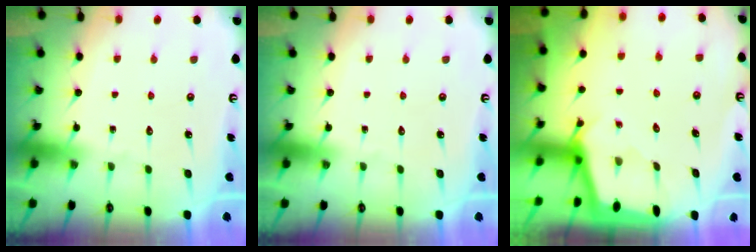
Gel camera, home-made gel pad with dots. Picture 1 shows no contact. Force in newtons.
{"total": 0.0}
{"total": 1.7, "press": 1.6, "slide": 0.2}